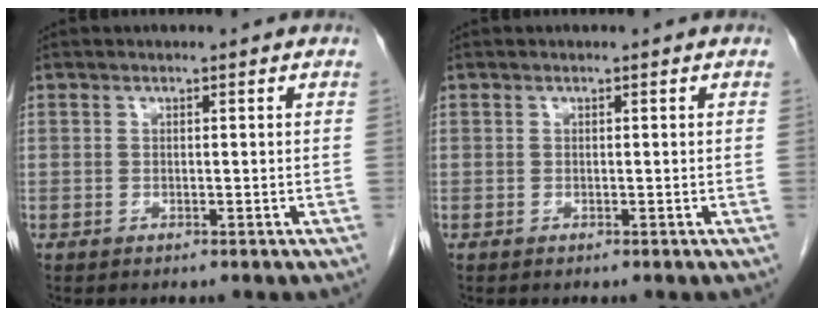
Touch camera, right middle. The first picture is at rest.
{"total": 0.0}